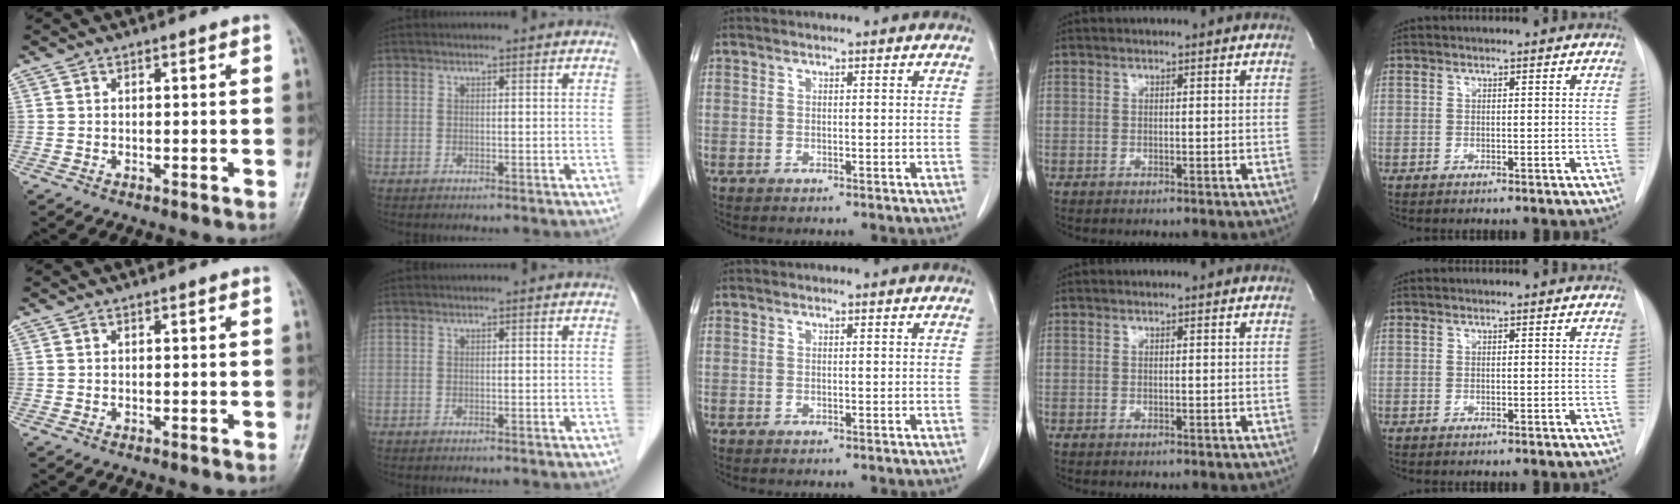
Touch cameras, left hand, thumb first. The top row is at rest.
{}